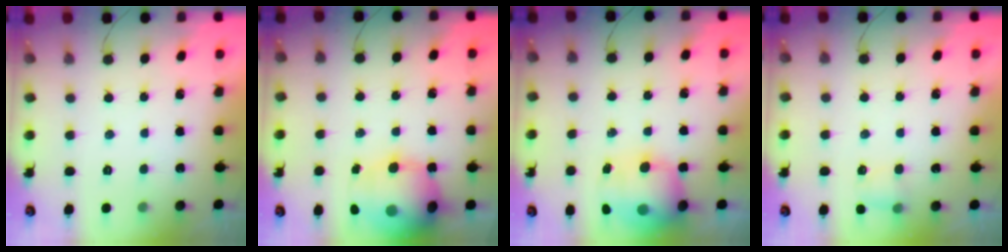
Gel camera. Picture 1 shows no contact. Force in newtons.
{"total": 21.1, "press": 20.6, "slide": 4.6}
{"total": 13.5, "press": 13.1, "slide": 3.4}
{"total": 4.0, "press": 3.8, "slide": 1.2}